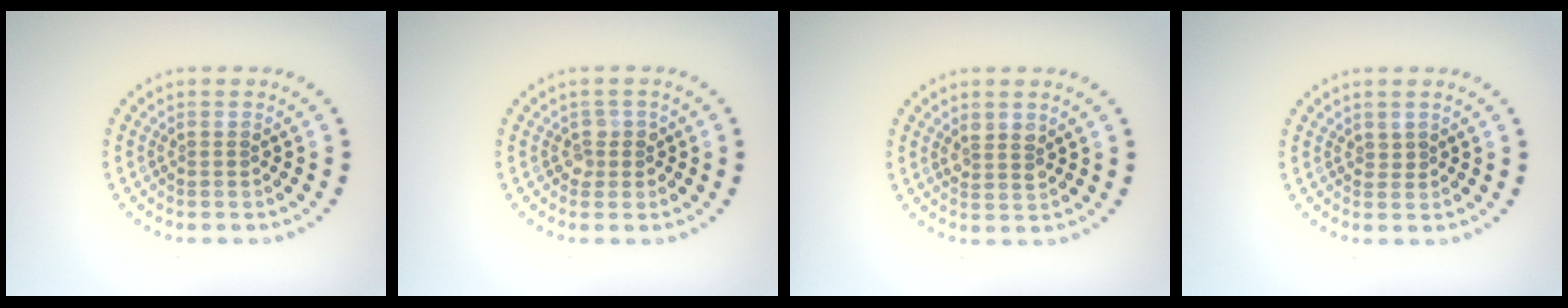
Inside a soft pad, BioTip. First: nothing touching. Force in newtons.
{"total": 1.4, "press": 1.3, "slide": 0.6}
{"total": 1.7, "press": 1.6, "slide": 0.7}
{"total": 0.5, "press": 0.2, "slide": 0.5}